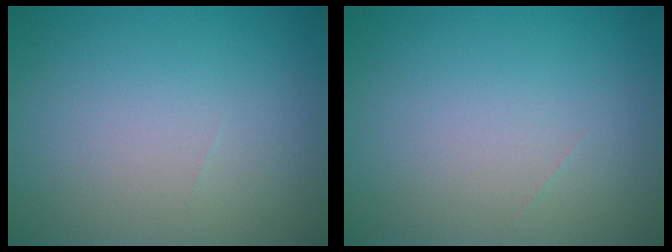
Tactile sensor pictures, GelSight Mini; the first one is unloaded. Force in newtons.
{"total": 0.0}